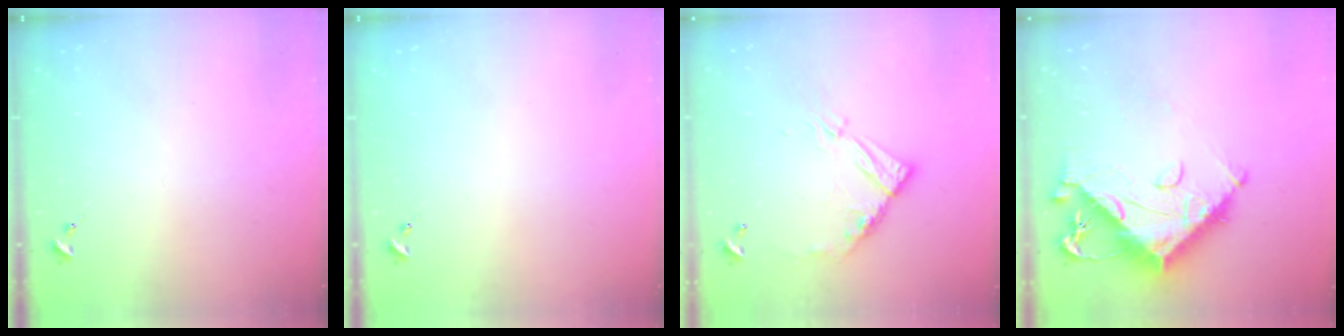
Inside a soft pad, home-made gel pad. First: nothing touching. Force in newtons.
{"total": 0.0}
{"total": 11.8, "press": 11.7, "slide": 1.0}
{"total": 17.1, "press": 17.0, "slide": 1.9}